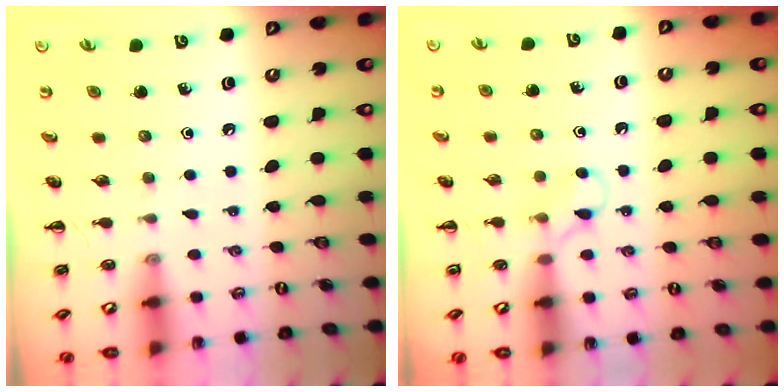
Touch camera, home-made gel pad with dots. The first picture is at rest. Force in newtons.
{"total": 3.3, "press": 3.2, "slide": 0.9}